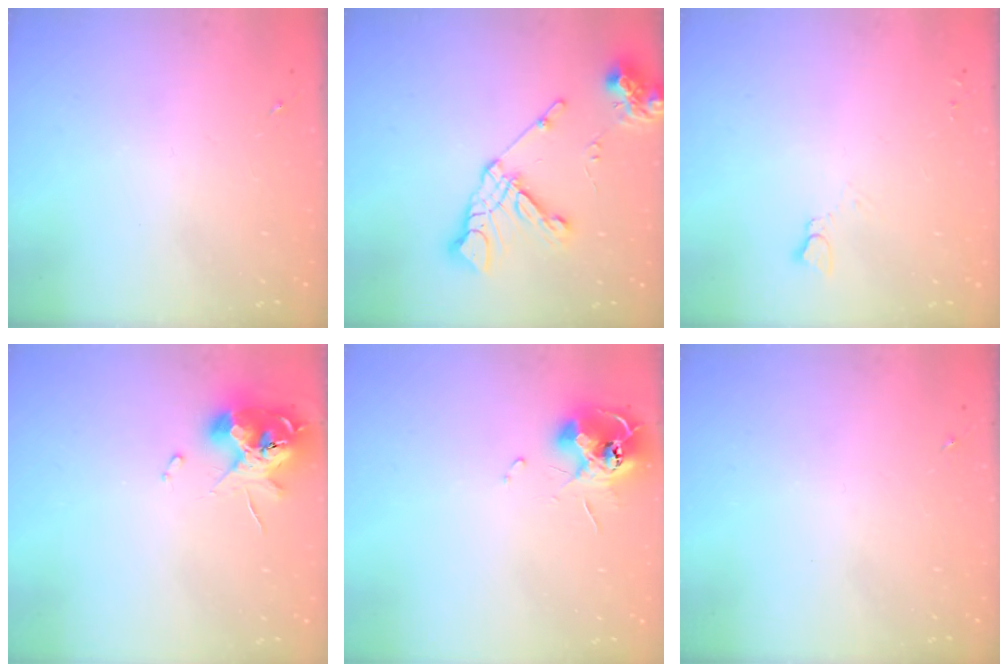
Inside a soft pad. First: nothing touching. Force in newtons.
{"total": 14.4, "press": 14.3, "slide": 1.9}
{"total": 2.5, "press": 2.5, "slide": 0.2}
{"total": 11.3, "press": 11.2, "slide": 1.6}
{"total": 11.7, "press": 11.7, "slide": 0.9}
{"total": 0.0}